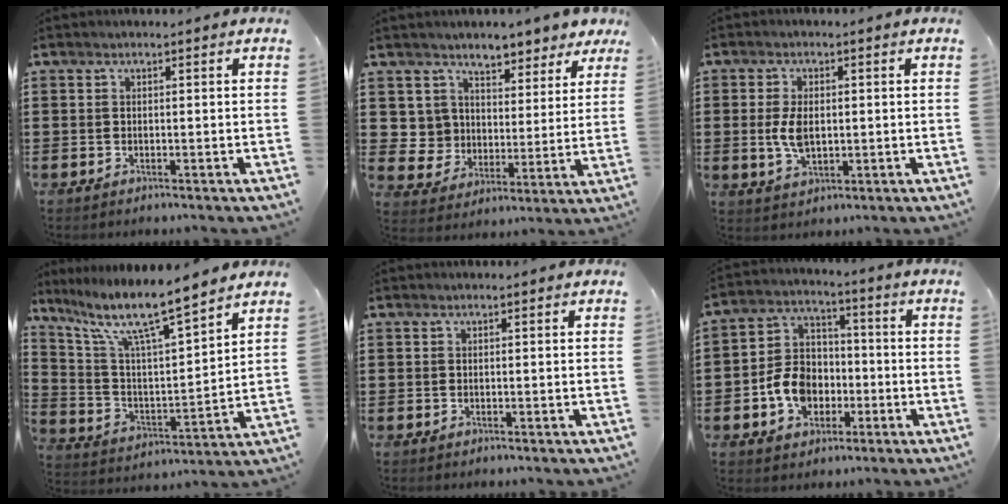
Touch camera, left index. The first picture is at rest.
{"total": 6.7, "force": [5.6, 3.3, -1.6], "torque": [-0.023, -0.056, 0.106]}
{"total": 5.2, "force": [0.2, 2.8, 4.4], "torque": [-0.109, 0.001, -0.002]}
{"total": 10.3, "force": [8.2, 1.1, 6.1], "torque": [-0.150, -0.053, 0.135]}
{"total": 0.0}
{"total": 8.4, "force": [-2.5, 6.7, 4.4], "torque": [-0.118, 0.019, -0.049]}